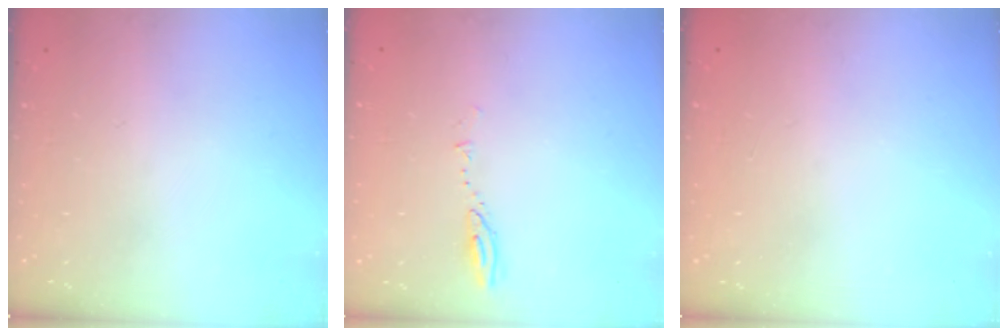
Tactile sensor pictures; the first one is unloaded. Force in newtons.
{"total": 4.0, "press": 4.0, "slide": 0.5}
{"total": 1.0, "press": 0.0, "slide": 1.0}